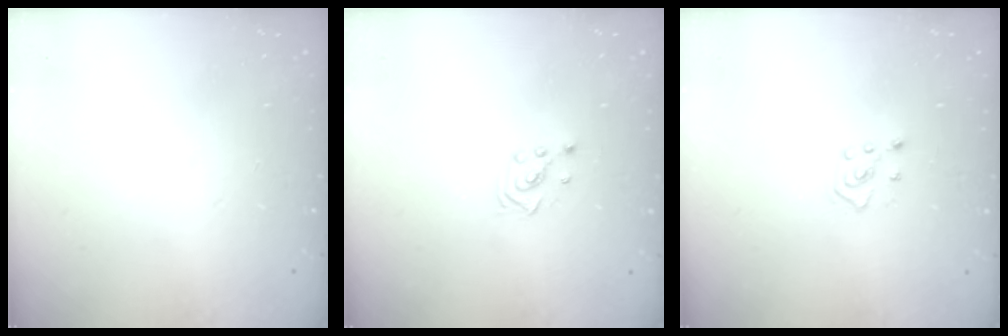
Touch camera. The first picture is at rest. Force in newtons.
{"total": 2.2, "press": 2.2, "slide": 0.2}
{"total": 4.0, "press": 4.0, "slide": 0.5}